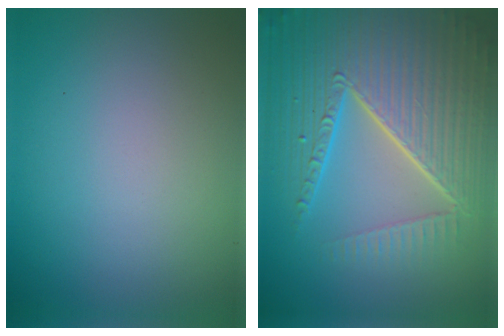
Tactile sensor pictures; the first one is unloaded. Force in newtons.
{"total": 10.5, "press": 6.7, "slide": 8.1}